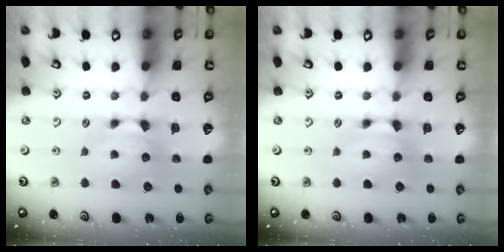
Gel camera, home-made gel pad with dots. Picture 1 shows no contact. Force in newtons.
{"total": 0.0}